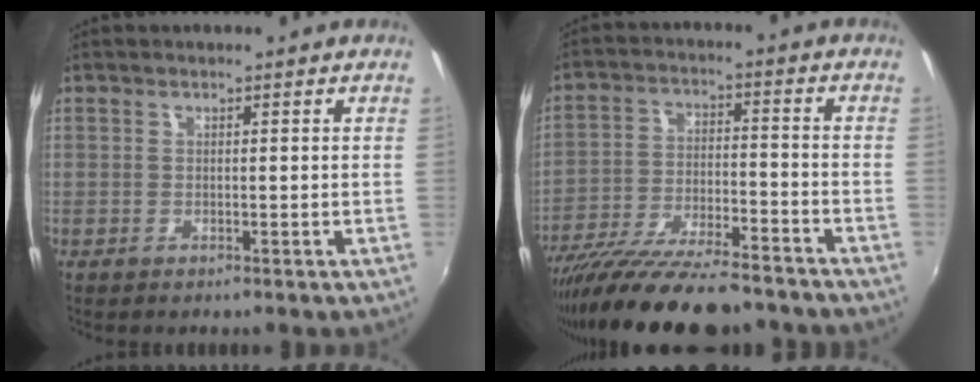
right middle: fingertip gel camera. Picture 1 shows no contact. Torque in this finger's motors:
{"motor_torque": [1.12, -1.02, 0.41, 0.21]}